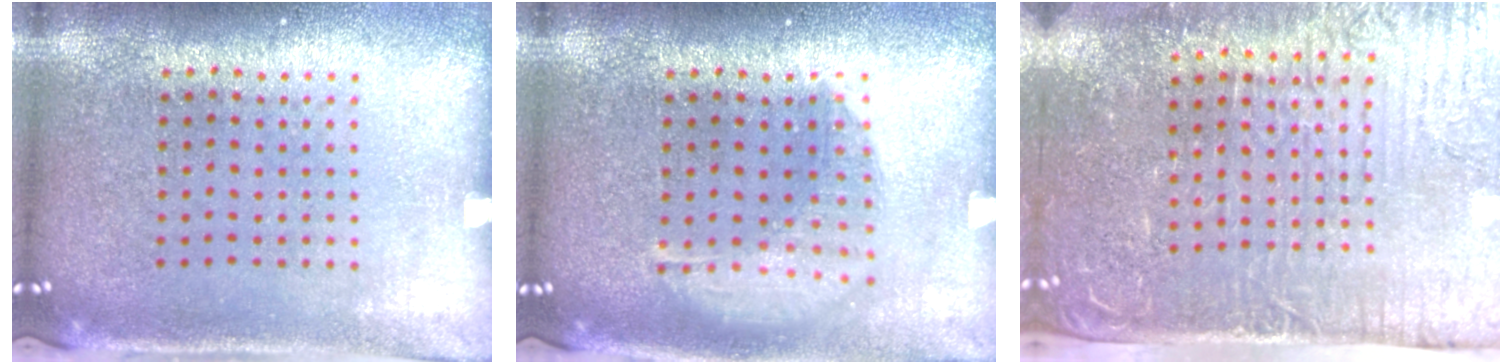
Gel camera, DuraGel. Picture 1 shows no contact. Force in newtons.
{"total": 1.5, "press": 1.3, "slide": 0.7}
{"total": 5.2, "press": 4.5, "slide": 2.7}